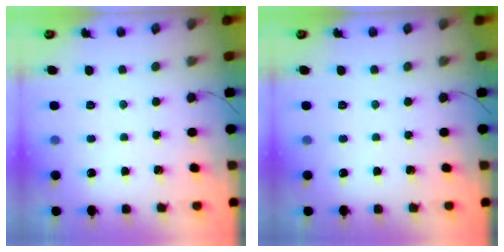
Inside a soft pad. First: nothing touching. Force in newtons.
{"total": 0.0}